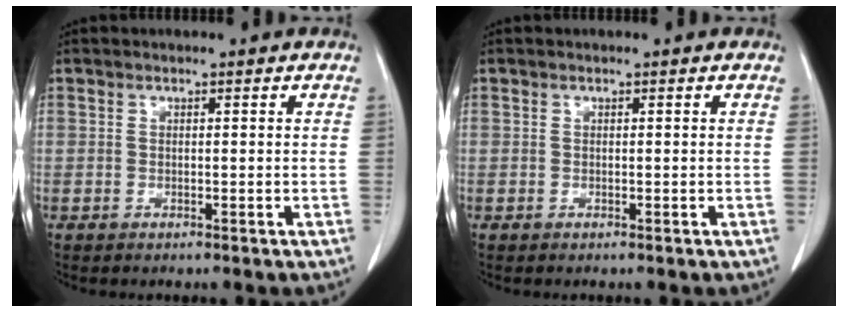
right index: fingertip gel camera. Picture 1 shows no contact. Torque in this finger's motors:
{"motor_torque": [0.00, 0.00, 0.00, 0.01]}